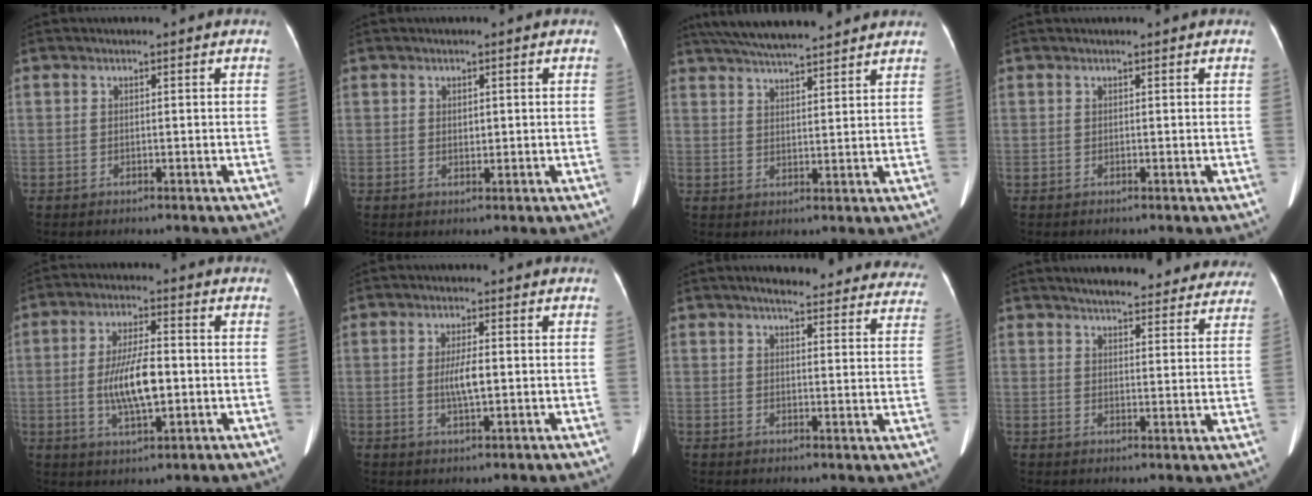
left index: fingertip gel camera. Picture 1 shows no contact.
{"total": 1.1, "force": [0.1, 0.7, 0.8], "torque": [-0.015, -0.001, 0.005]}
{"total": 13.8, "force": [12.3, 1.5, 6.1], "torque": [-0.110, 0.035, 0.187]}
{"total": 0.8, "force": [0.8, 0.1, 0.2], "torque": [-0.007, 0.016, 0.012]}
{"total": 8.7, "force": [-1.1, 2.4, 8.3], "torque": [-0.166, -0.002, -0.017]}
{"total": 3.6, "force": [-0.3, 0.6, 3.6], "torque": [-0.072, -0.005, -0.003]}
{"total": 20.4, "force": [18.7, 4.4, 6.8], "torque": [-0.067, -0.025, 0.203]}
{"total": 20.7, "force": [18.7, 5.0, 7.2], "torque": [-0.086, -0.008, 0.217]}